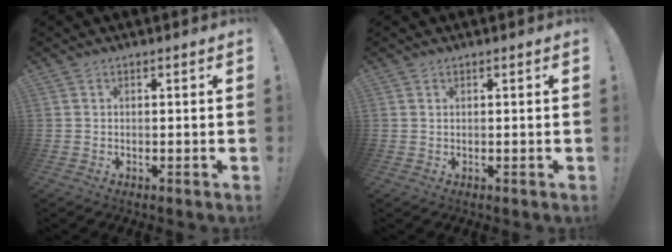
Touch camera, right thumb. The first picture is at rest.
{"total": 0.6, "force": [0.5, 0.1, 0.3], "torque": [-0.001, -0.001, 0.008]}